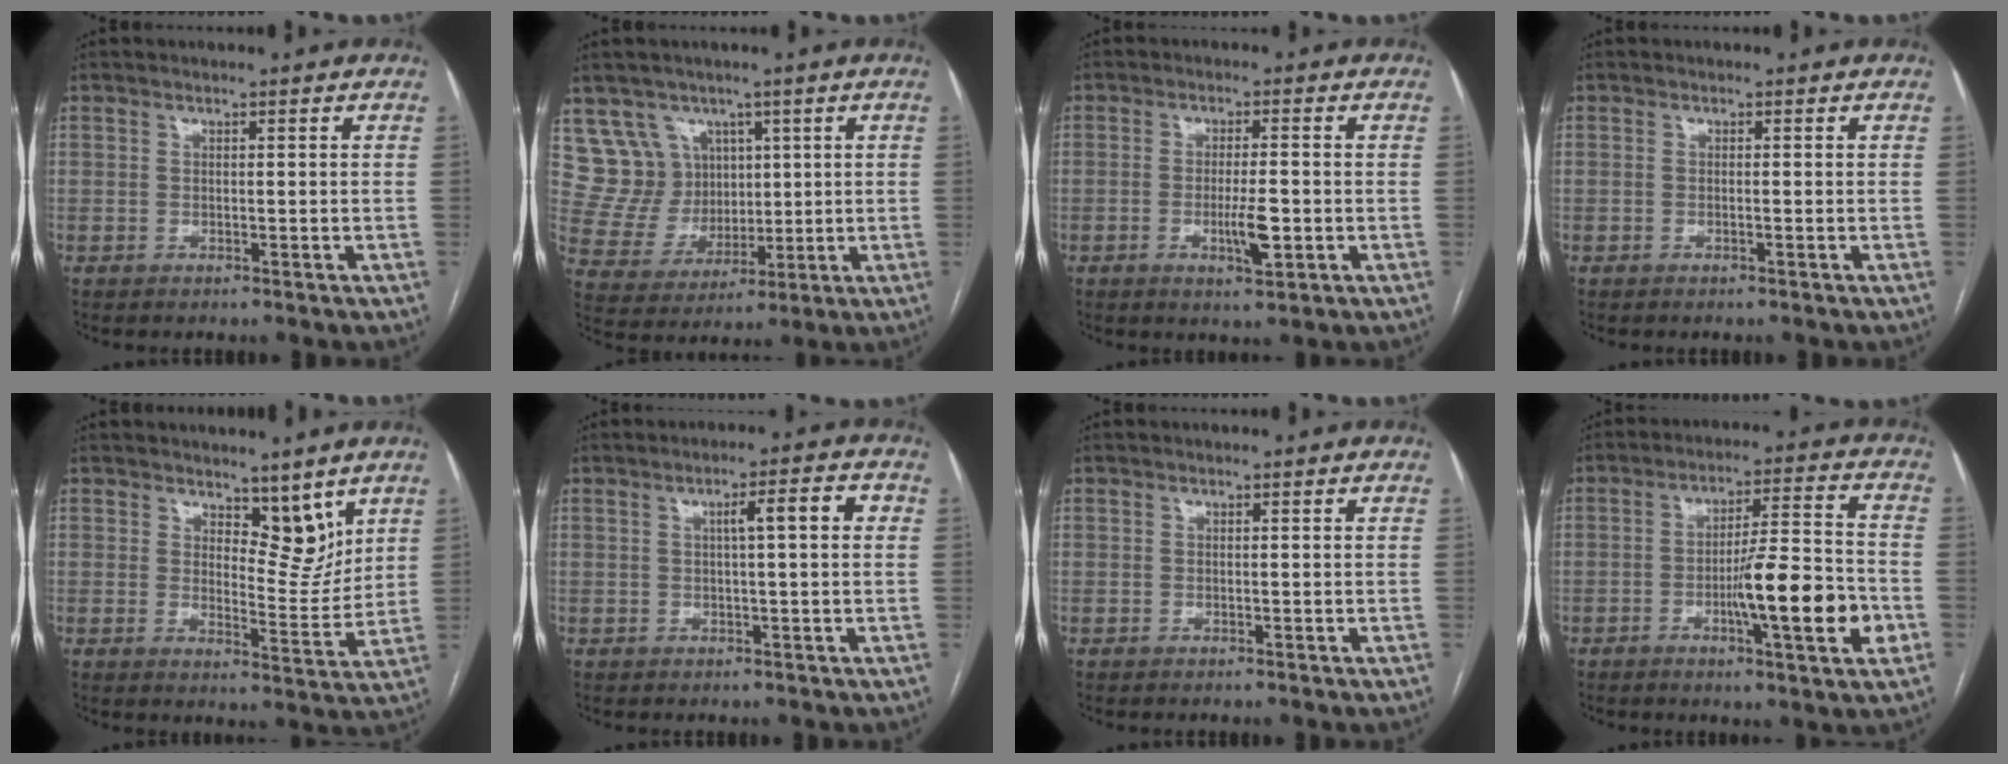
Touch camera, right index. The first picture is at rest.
{"total": 9.2, "force": [4.8, 7.8, 1.1], "torque": [-0.037, 0.036, 0.109]}
{"total": 4.9, "force": [-1.3, 0.8, 4.7], "torque": [-0.088, -0.005, -0.017]}
{"total": 0.0}
{"total": 6.1, "force": [4.3, 2.5, 3.6], "torque": [-0.044, -0.012, 0.071]}
{"total": 4.8, "force": [0.9, 0.5, 4.7], "torque": [-0.071, 0.015, 0.013]}
{"total": 0.0}
{"total": 13.4, "force": [-4.0, 1.0, 12.7], "torque": [-0.200, -0.001, -0.060]}